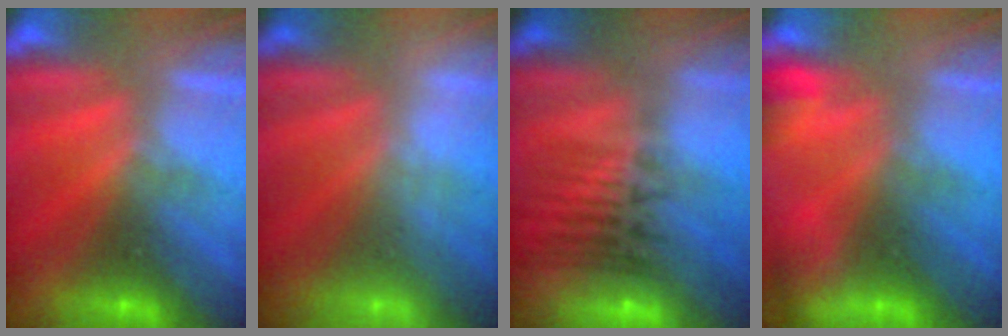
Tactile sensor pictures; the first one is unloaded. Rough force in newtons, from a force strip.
{"total": 1.9}
{"total": 12.7}
{"total": 5.2}